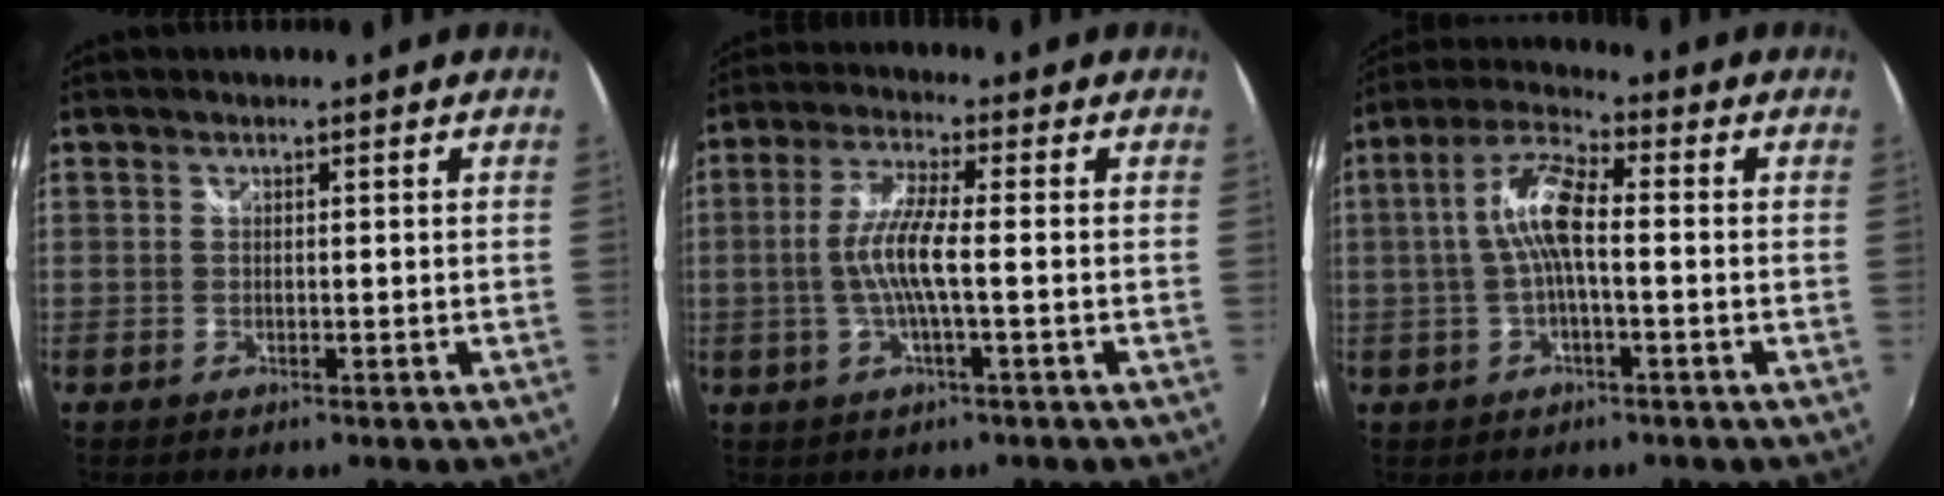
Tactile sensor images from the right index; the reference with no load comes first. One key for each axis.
{"total": 7.6, "fx": -1.1, "fy": 0.6, "fz": 7.5, "tx": -0.156, "ty": 0.001, "tz": -0.021}
{"total": 8.5, "fx": -0.4, "fy": 2.2, "fz": 8.2, "tx": -0.172, "ty": 0.017, "tz": -0.008}